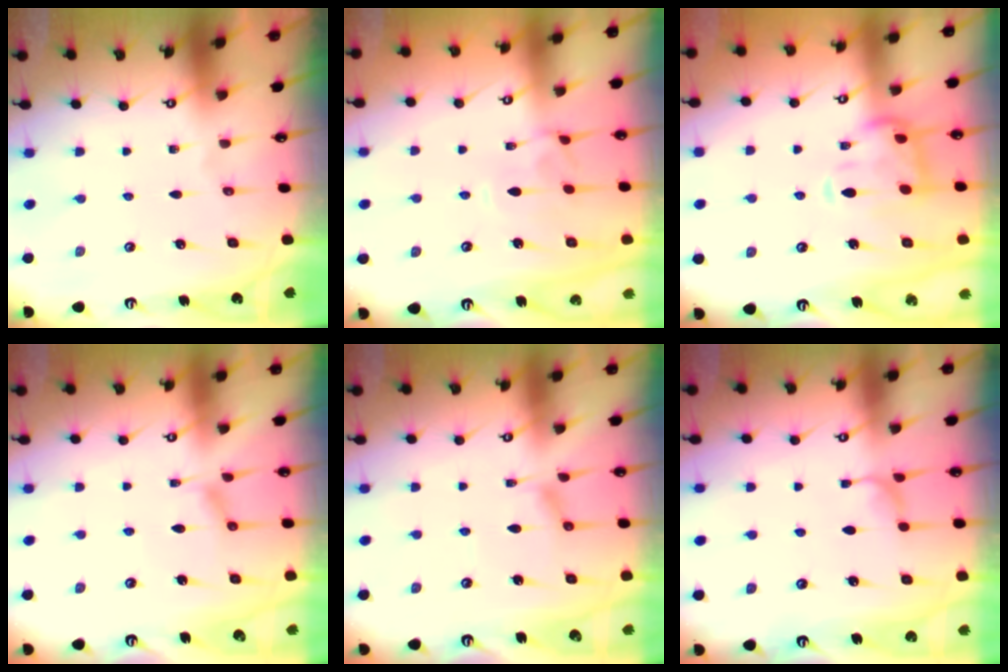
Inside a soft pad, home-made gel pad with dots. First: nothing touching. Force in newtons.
{"total": 2.7, "press": 2.6, "slide": 0.7}
{"total": 5.6, "press": 5.4, "slide": 1.5}
{"total": 2.3, "press": 2.3, "slide": 0.5}
{"total": 2.3, "press": 2.3, "slide": 0.5}
{"total": 2.3, "press": 2.3, "slide": 0.4}